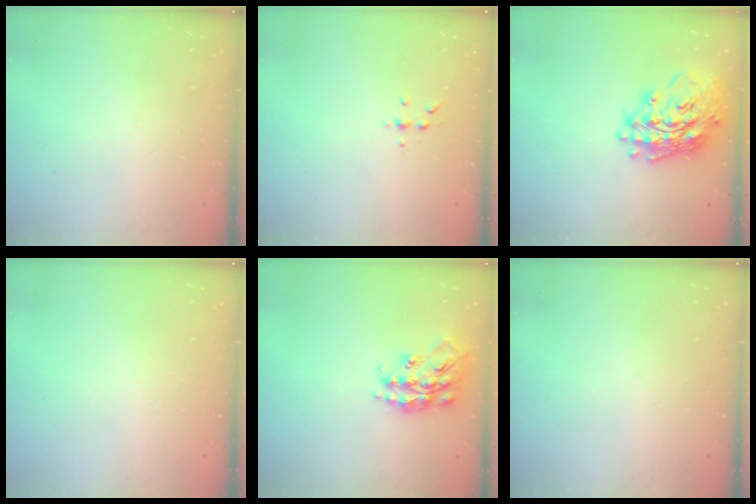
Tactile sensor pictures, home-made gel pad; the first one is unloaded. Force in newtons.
{"total": 4.2, "press": 4.1, "slide": 0.5}
{"total": 19.7, "press": 19.5, "slide": 2.7}
{"total": 0.0}
{"total": 18.2, "press": 18.2, "slide": 1.2}
{"total": 0.0}